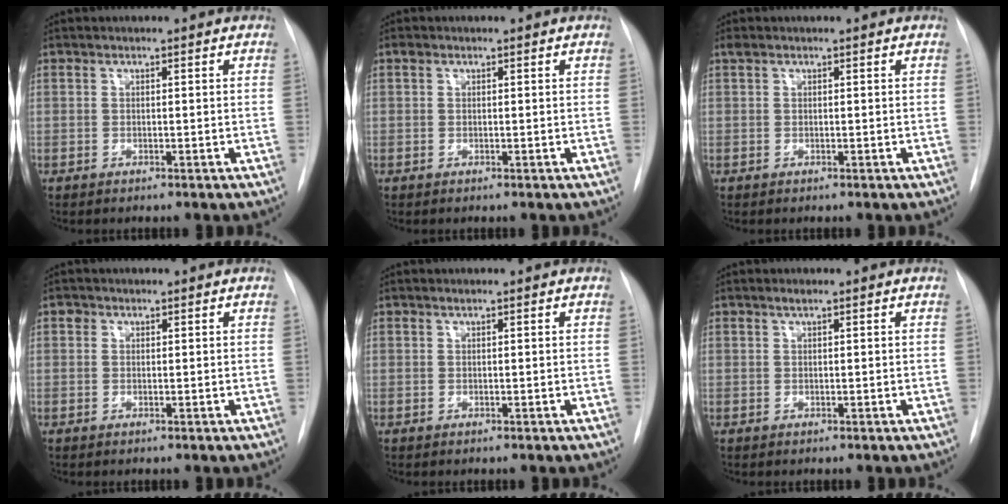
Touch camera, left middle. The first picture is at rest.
{"total": 0.6, "force": [0.3, 0.4, 0.2], "torque": [-0.008, 0.012, 0.004]}
{"total": 0.7, "force": [0.5, 0.2, 0.4], "torque": [-0.016, 0.019, 0.013]}
{"total": 0.8, "force": [0.4, 0.7, 0.1], "torque": [0.004, 0.005, 0.003]}
{"total": 0.0}
{"total": 0.6, "force": [0.5, 0.0, 0.4], "torque": [-0.010, 0.002, 0.009]}